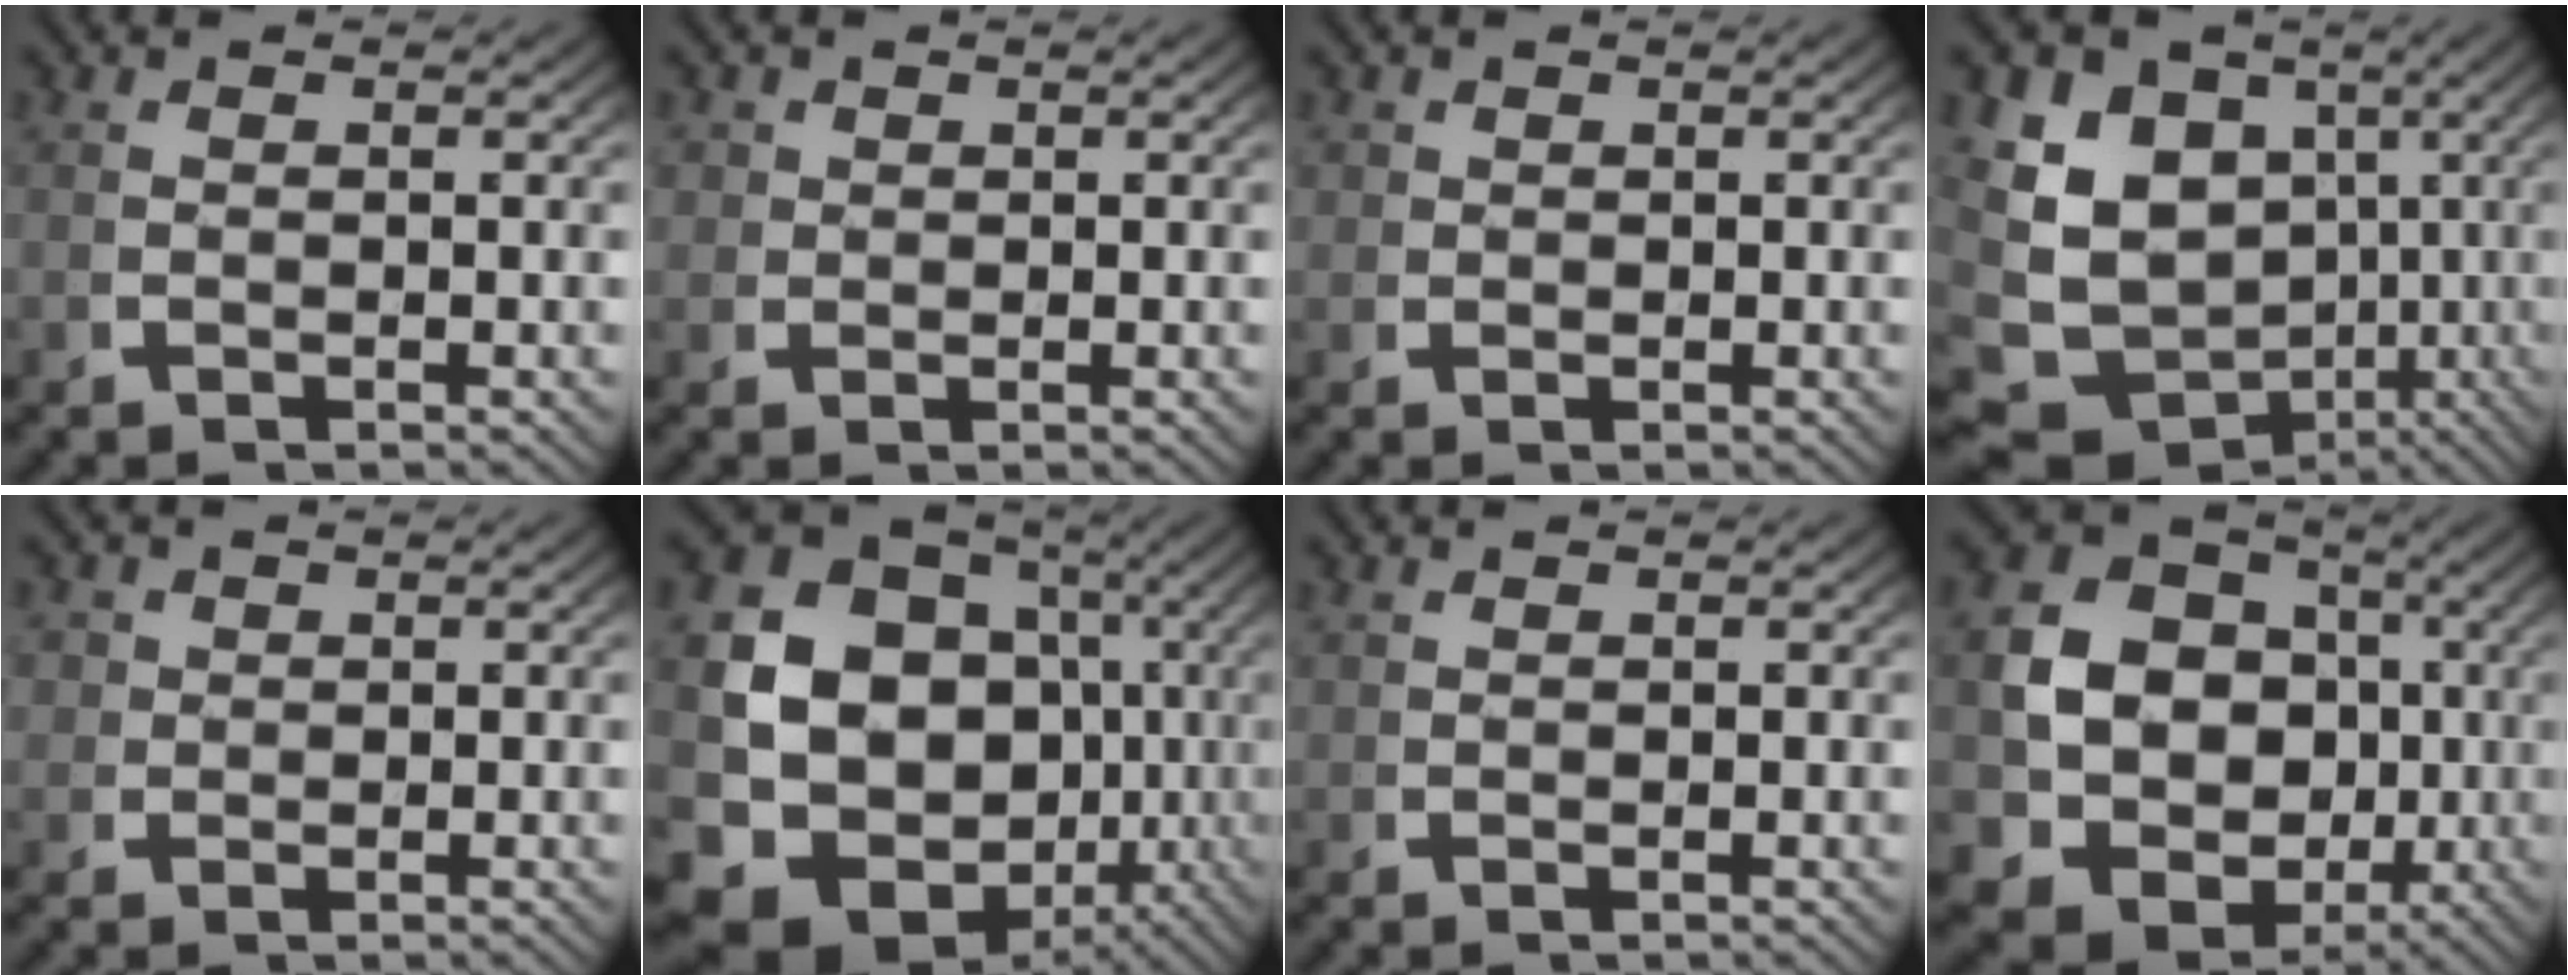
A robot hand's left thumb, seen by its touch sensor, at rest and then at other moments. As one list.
[{"total": 2.1, "force": [0.7, 1.8, 0.6], "torque": [-0.012, -0.005, 0.013]}, {"total": 1.2, "force": [0.6, 1.0, 0.3], "torque": [-0.003, -0.005, 0.012]}, {"total": 16.6, "force": [-1.7, 13.8, 9.2], "torque": [-0.195, -0.067, -0.014]}, {"total": 2.6, "force": [0.7, 2.4, 0.8], "torque": [-0.016, -0.005, 0.012]}, {"total": 19.6, "force": [-0.8, 15.6, 11.9], "torque": [-0.267, -0.061, 0.002]}, {"total": 0.5, "force": [0.5, 0.2, 0.0], "torque": [0.003, -0.002, 0.012]}, {"total": 17.2, "force": [-1.8, 14.6, 8.9], "torque": [-0.217, -0.070, -0.023]}]